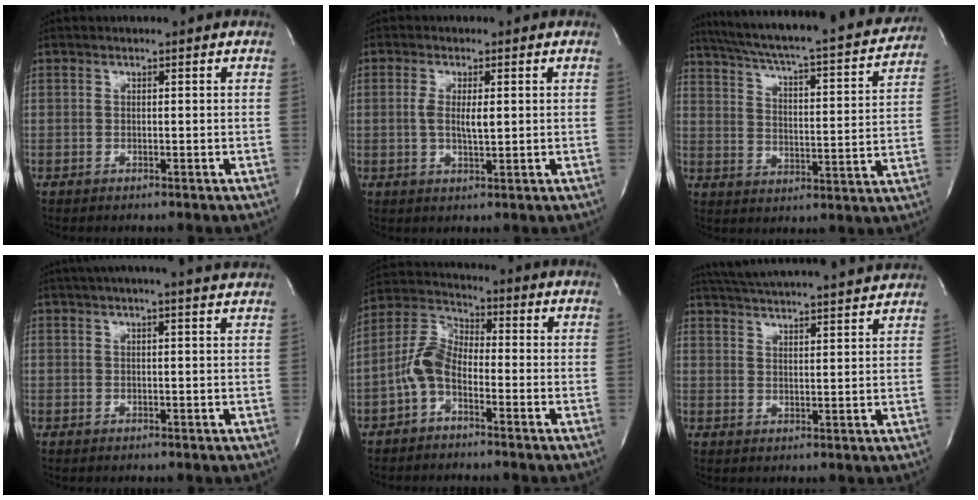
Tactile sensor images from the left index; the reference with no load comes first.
{"total": 3.1, "force": [0.2, 0.8, 3.0], "torque": [-0.062, -0.009, 0.005]}
{"total": 24.8, "force": [22.1, 2.9, 11.0], "torque": [-0.180, -0.036, 0.291]}
{"total": 10.2, "force": [9.0, -0.4, 4.8], "torque": [-0.079, 0.020, 0.104]}
{"total": 6.5, "force": [-2.8, 3.4, 4.8], "torque": [-0.118, 0.015, -0.061]}
{"total": 20.3, "force": [19.0, 0.8, 7.1], "torque": [-0.126, 0.009, 0.262]}